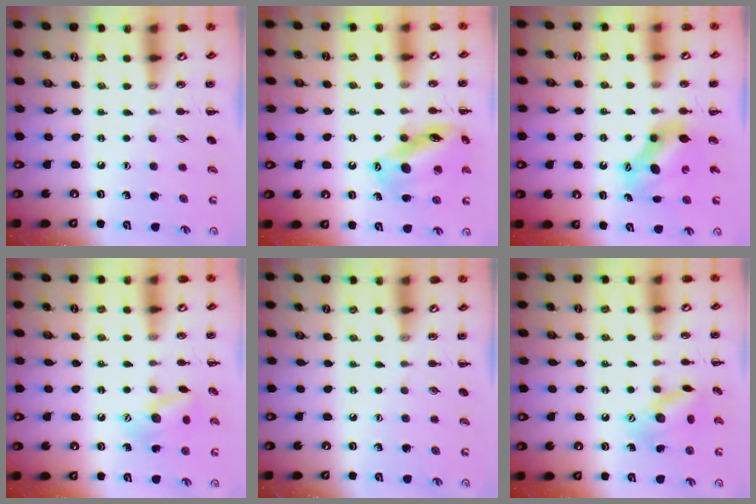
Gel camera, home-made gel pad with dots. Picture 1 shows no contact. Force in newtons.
{"total": 15.1, "press": 14.7, "slide": 3.4}
{"total": 6.5, "press": 6.4, "slide": 0.8}
{"total": 11.1, "press": 11.1, "slide": 0.7}
{"total": 0.0}
{"total": 11.4, "press": 11.4, "slide": 0.4}